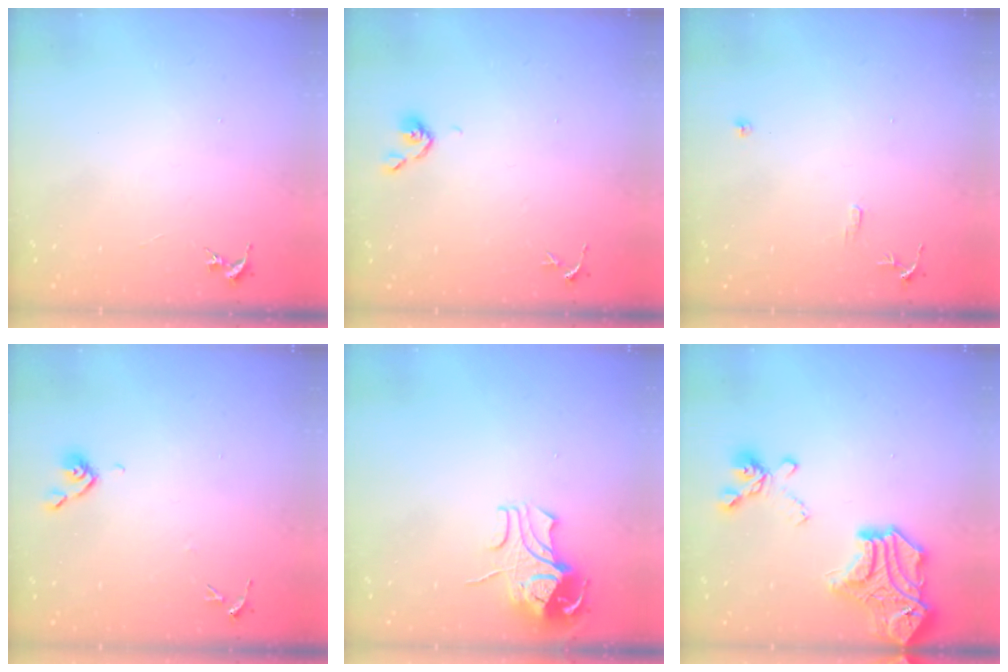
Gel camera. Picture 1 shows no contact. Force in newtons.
{"total": 5.3, "press": 5.2, "slide": 0.8}
{"total": 7.1, "press": 7.1, "slide": 0.7}
{"total": 5.8, "press": 5.8, "slide": 0.7}
{"total": 9.4, "press": 9.4, "slide": 1.1}
{"total": 21.4, "press": 21.4, "slide": 1.4}